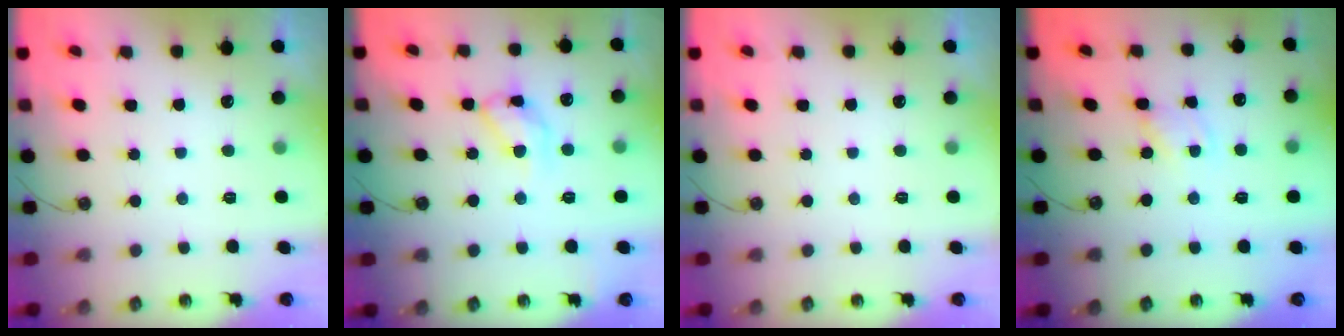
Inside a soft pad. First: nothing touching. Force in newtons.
{"total": 12.3, "press": 12.3, "slide": 0.3}
{"total": 0.0}
{"total": 1.3, "press": 1.3, "slide": 0.2}